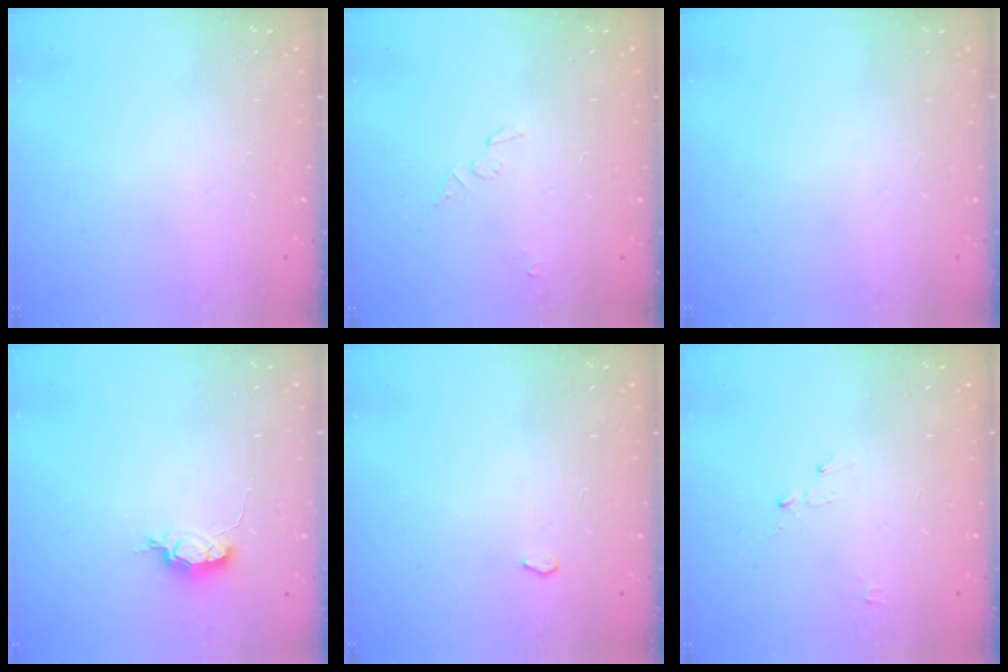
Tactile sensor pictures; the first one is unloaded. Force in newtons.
{"total": 2.8, "press": 2.8, "slide": 0.1}
{"total": 0.0}
{"total": 6.3, "press": 6.2, "slide": 0.5}
{"total": 2.0, "press": 1.9, "slide": 0.3}
{"total": 2.5, "press": 2.5, "slide": 0.3}